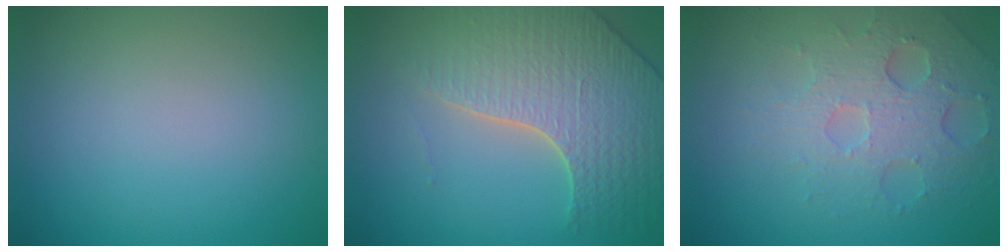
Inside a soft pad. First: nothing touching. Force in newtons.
{"total": 5.8, "press": 4.9, "slide": 3.0}
{"total": 4.5, "press": 3.8, "slide": 2.3}